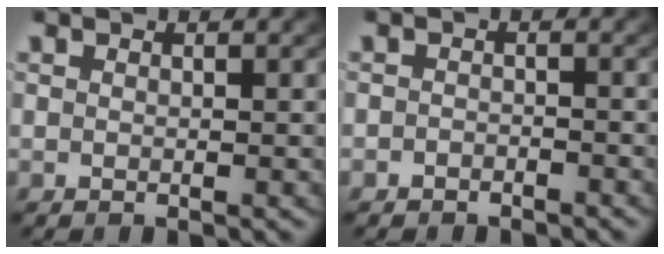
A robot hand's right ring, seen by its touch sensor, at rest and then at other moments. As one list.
[{"total": 1.5, "force": [-1.4, 0.5, -0.1], "torque": [-0.001, -0.012, -0.017]}]